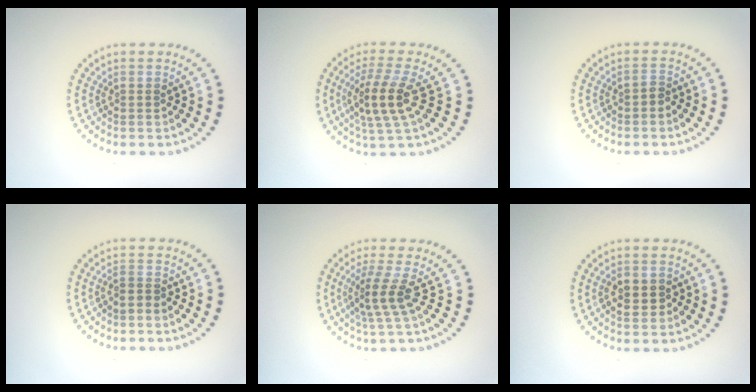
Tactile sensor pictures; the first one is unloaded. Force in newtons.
{"total": 4.1, "press": 3.4, "slide": 2.3}
{"total": 0.9, "press": 0.8, "slide": 0.5}
{"total": 0.7, "press": 0.6, "slide": 0.5}
{"total": 2.9, "press": 2.0, "slide": 2.1}
{"total": 2.1, "press": 2.1, "slide": 0.1}